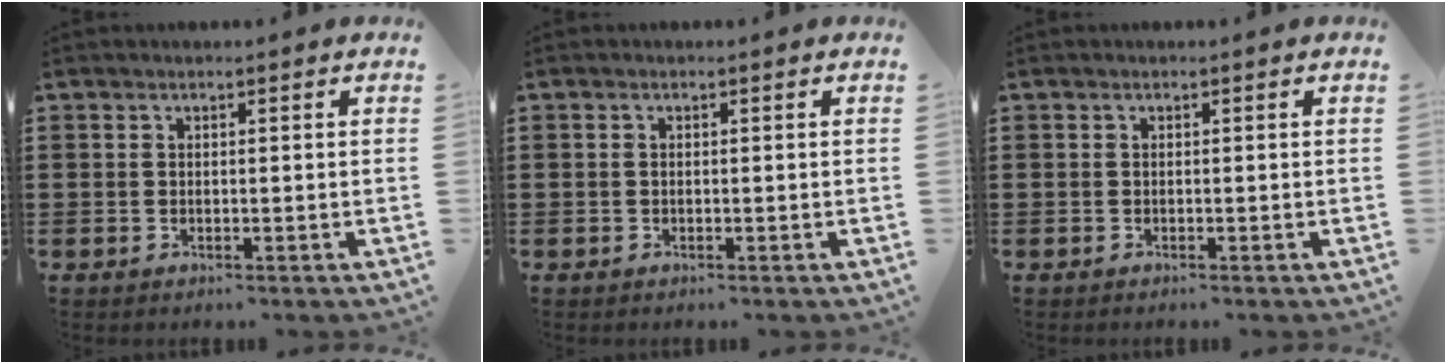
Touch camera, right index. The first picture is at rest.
{"total": 0.0}
{"total": 0.0}